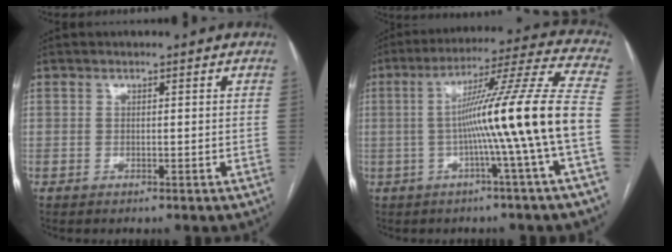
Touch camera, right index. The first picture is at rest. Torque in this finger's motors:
{"motor_torque": [2.13, -0.01, 0.98, 0.21]}